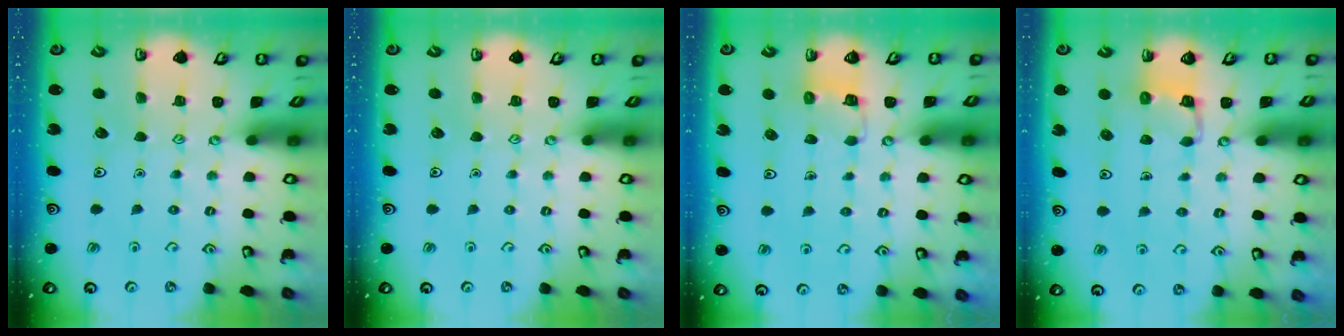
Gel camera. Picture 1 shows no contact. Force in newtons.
{"total": 0.0}
{"total": 2.8, "press": 2.8, "slide": 0.2}
{"total": 3.3, "press": 3.3, "slide": 0.3}